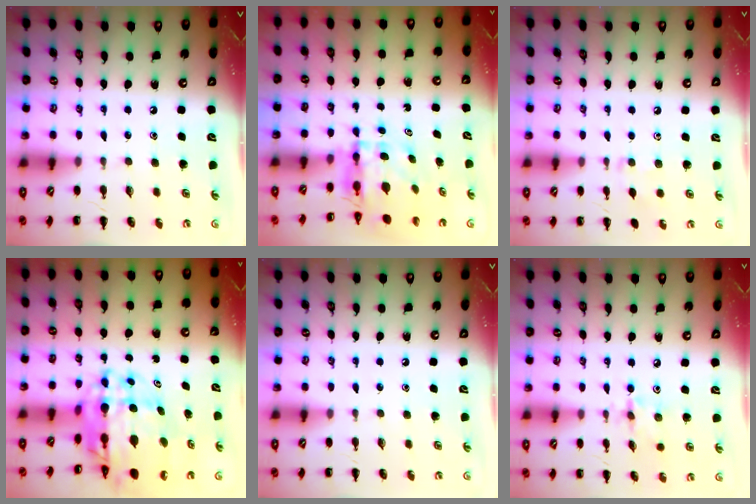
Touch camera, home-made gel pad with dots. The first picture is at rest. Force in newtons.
{"total": 5.1, "press": 5.1, "slide": 0.5}
{"total": 3.6, "press": 3.3, "slide": 1.4}
{"total": 11.8, "press": 11.1, "slide": 3.8}
{"total": 0.0}
{"total": 2.9, "press": 2.9, "slide": 0.5}